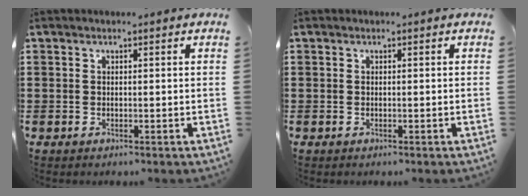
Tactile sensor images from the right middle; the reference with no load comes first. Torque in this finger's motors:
{"motor_torque": [0.00, 0.00, 0.00, 0.00]}